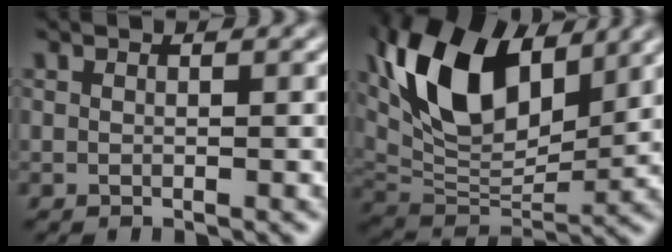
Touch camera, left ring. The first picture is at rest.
{"total": 11.8, "force": [4.6, 6.7, 8.6], "torque": [-0.170, 0.021, 0.086]}